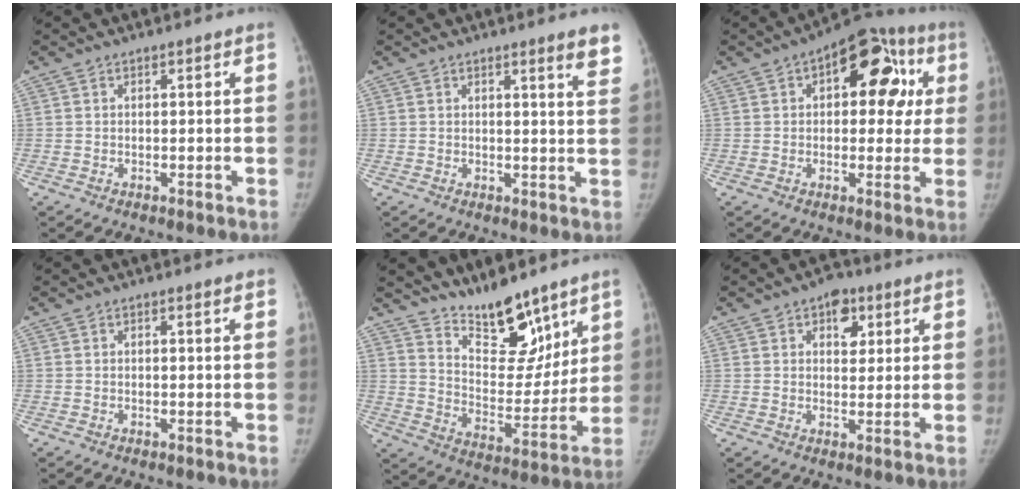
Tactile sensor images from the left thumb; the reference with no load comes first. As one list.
[{"total": 5.1, "force": [3.6, 0.4, 3.5], "torque": [-0.032, -0.019, 0.037]}, {"total": 16.3, "force": [4.5, 9.2, 12.7], "torque": [-0.096, 0.026, 0.048]}, {"total": 0.7, "force": [0.5, 0.1, 0.4], "torque": [-0.004, 0.001, 0.005]}, {"total": 15.4, "force": [11.7, 6.5, 7.6], "torque": [-0.059, -0.088, 0.202]}, {"total": 5.9, "force": [2.9, 3.9, 3.3], "torque": [-0.010, -0.006, 0.036]}]